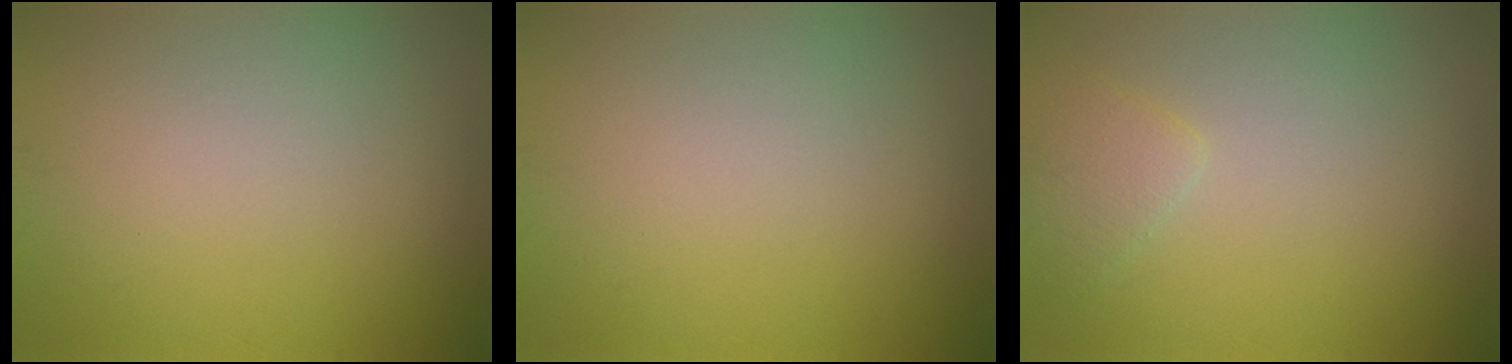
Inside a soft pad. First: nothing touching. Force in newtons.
{"total": 0.0}
{"total": 1.7, "press": 1.7, "slide": 0.2}